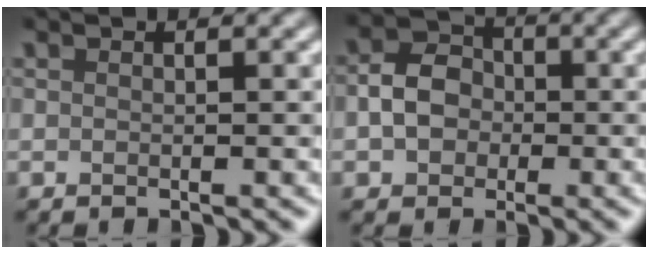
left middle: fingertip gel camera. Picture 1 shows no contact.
{"total": 3.7, "force": [-0.7, 3.0, 2.1], "torque": [-0.032, 0.006, -0.017]}